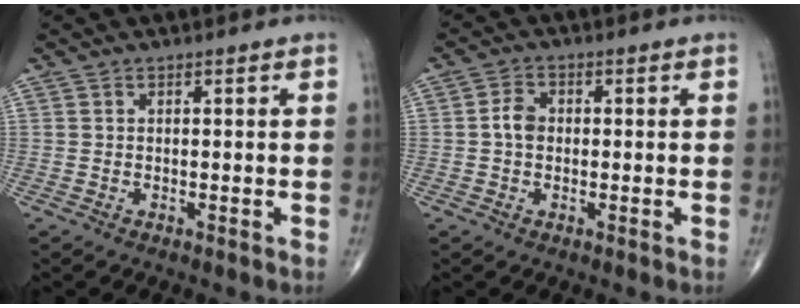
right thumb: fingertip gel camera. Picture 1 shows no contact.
{"total": 3.3, "force": [-0.1, 2.5, 2.2], "torque": [-0.036, 0.010, -0.009]}